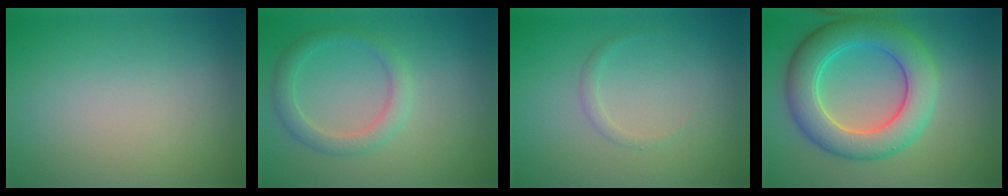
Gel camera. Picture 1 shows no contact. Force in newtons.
{"total": 2.4, "press": 2.4, "slide": 0.2}
{"total": 0.8, "press": 0.8, "slide": 0.0}
{"total": 7.2, "press": 7.2, "slide": 0.4}